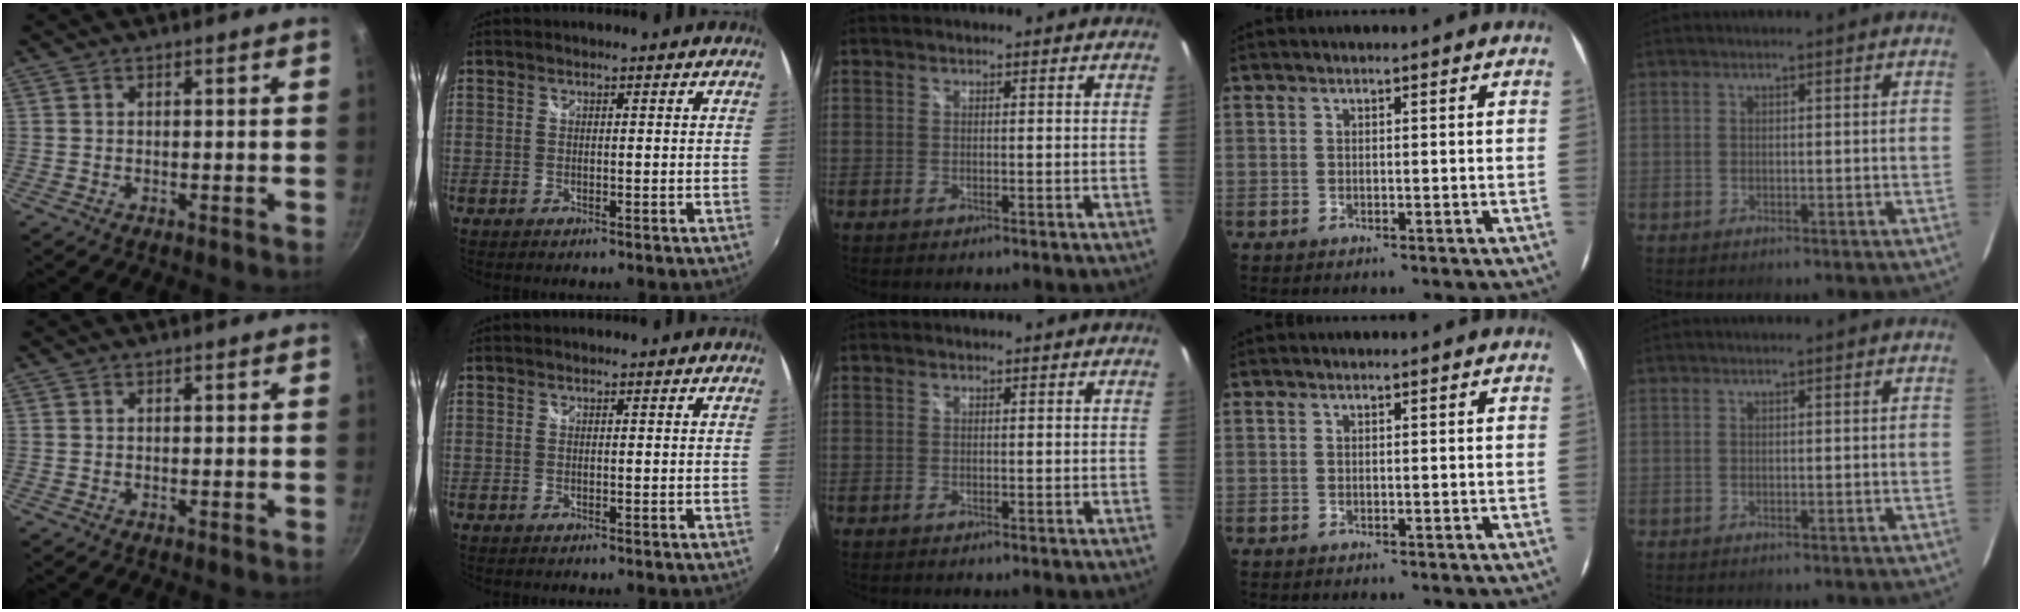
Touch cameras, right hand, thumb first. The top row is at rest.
{}